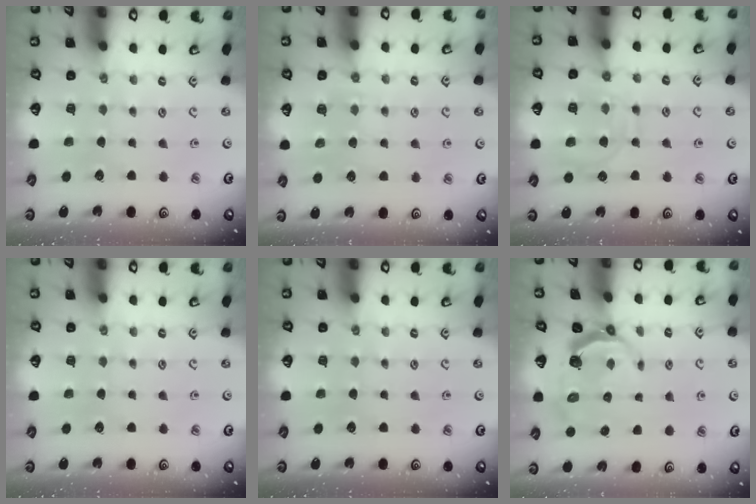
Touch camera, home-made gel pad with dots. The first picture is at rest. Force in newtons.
{"total": 5.1, "press": 5.1, "slide": 0.8}
{"total": 11.9, "press": 11.9, "slide": 1.2}
{"total": 0.0}
{"total": 0.0}
{"total": 4.7, "press": 3.6, "slide": 3.0}